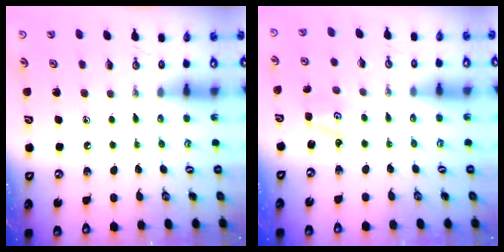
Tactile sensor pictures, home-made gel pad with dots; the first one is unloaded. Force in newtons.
{"total": 1.4, "press": 1.4, "slide": 0.3}